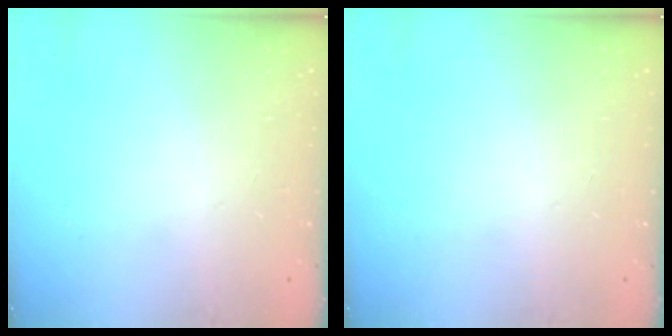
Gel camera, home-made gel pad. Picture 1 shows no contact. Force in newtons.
{"total": 0.0}